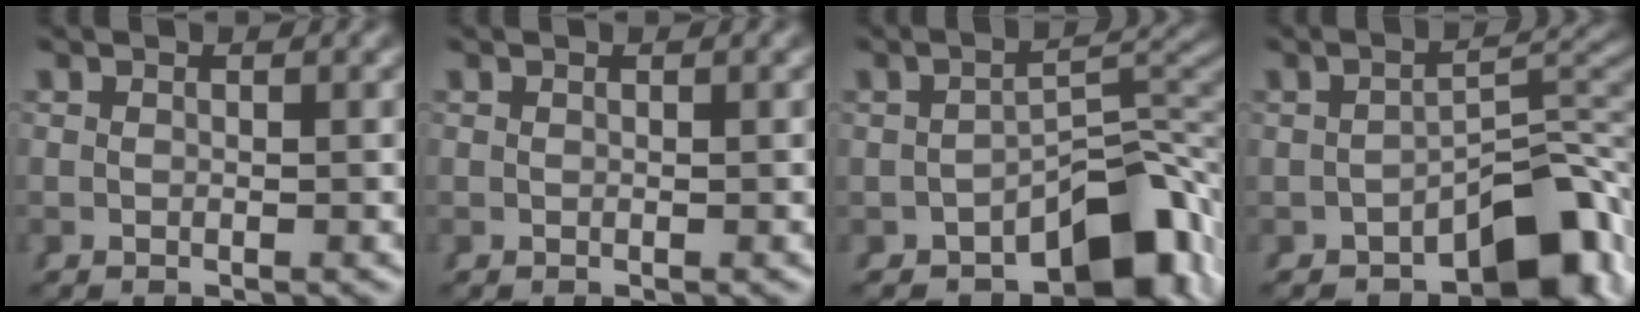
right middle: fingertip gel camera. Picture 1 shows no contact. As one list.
[{"total": 0.0}, {"total": 8.4, "force": [-5.2, 3.6, 5.5], "torque": [-0.041, 0.000, -0.075]}, {"total": 7.4, "force": [-4.5, 2.9, 5.1], "torque": [-0.040, -0.001, -0.066]}]